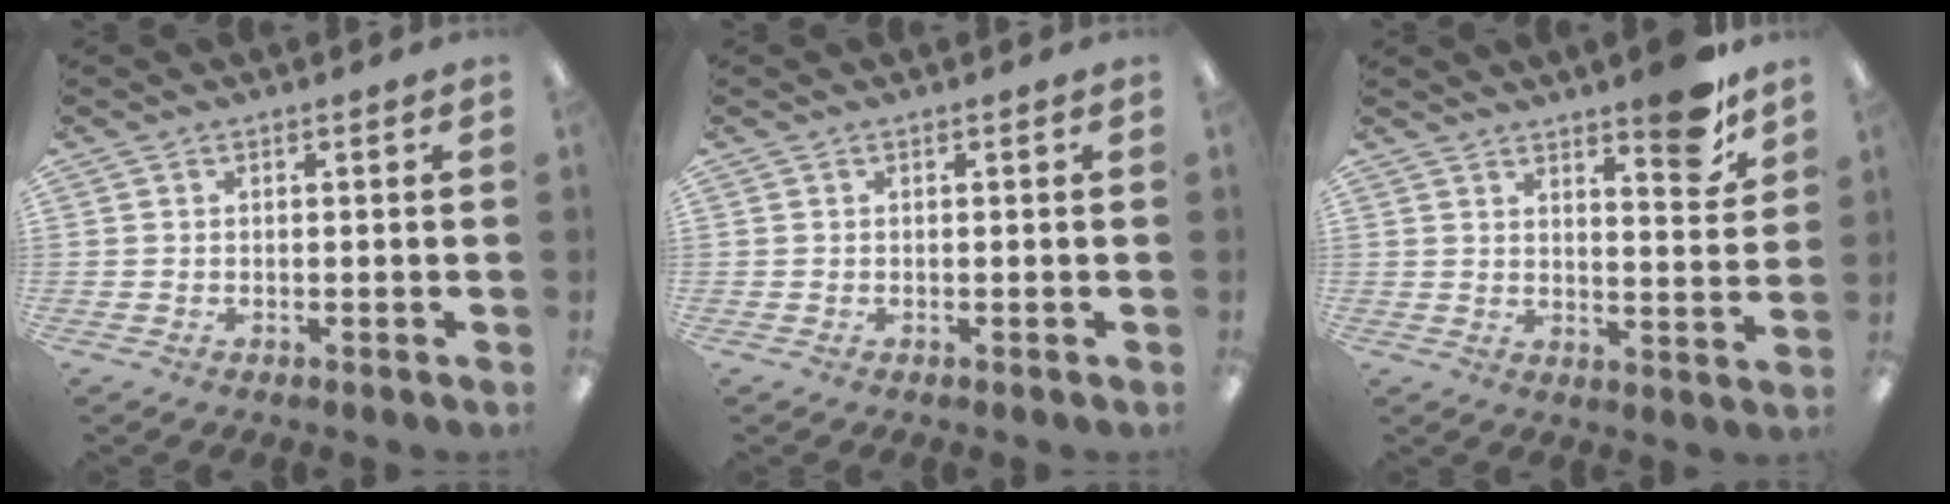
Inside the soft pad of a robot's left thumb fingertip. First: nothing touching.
{"total": 0.0}
{"total": 9.5, "force": [7.4, 2.3, 5.5], "torque": [-0.063, -0.052, 0.119]}